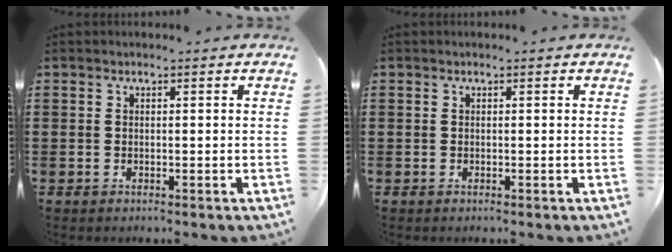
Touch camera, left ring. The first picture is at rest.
{"total": 0.0}